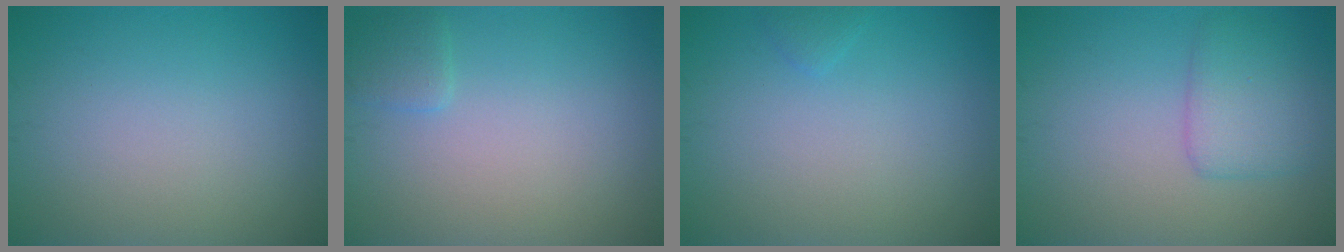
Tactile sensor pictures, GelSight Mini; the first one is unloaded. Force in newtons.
{"total": 1.2, "press": 1.2, "slide": 0.2}
{"total": 0.6, "press": 0.6, "slide": 0.0}
{"total": 3.1, "press": 3.1, "slide": 0.1}